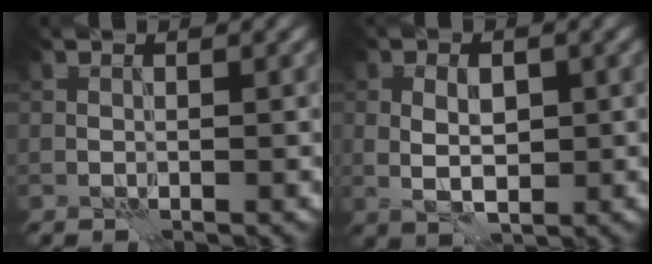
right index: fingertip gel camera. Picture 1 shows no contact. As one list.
[{"total": 3.2, "force": [0.1, 1.9, 2.6], "torque": [-0.047, 0.000, 0.002]}]